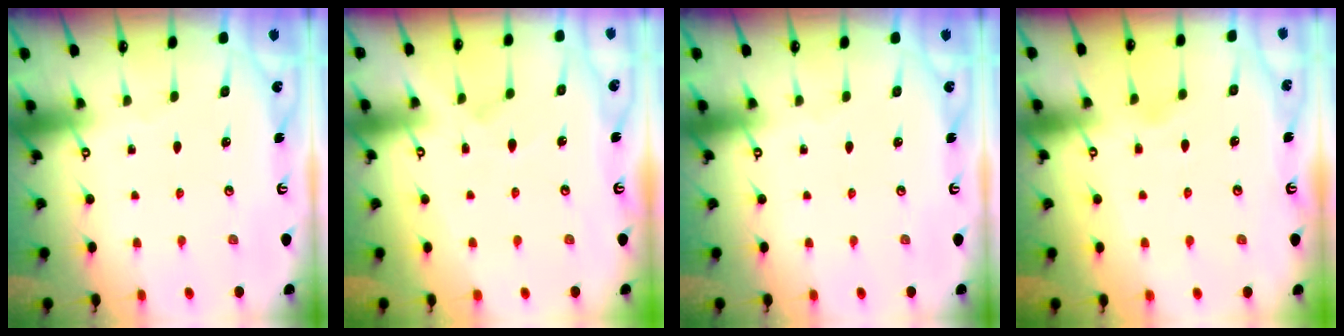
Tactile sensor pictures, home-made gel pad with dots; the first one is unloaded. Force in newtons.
{"total": 5.0, "press": 4.8, "slide": 1.4}
{"total": 0.0}
{"total": 1.0, "press": 0.0, "slide": 1.0}